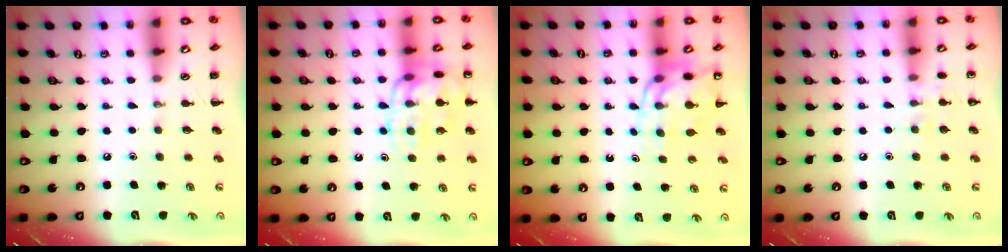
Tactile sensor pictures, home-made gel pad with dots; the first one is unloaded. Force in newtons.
{"total": 15.5, "press": 15.5, "slide": 0.2}
{"total": 11.4, "press": 10.9, "slide": 3.2}
{"total": 6.6, "press": 6.4, "slide": 1.7}